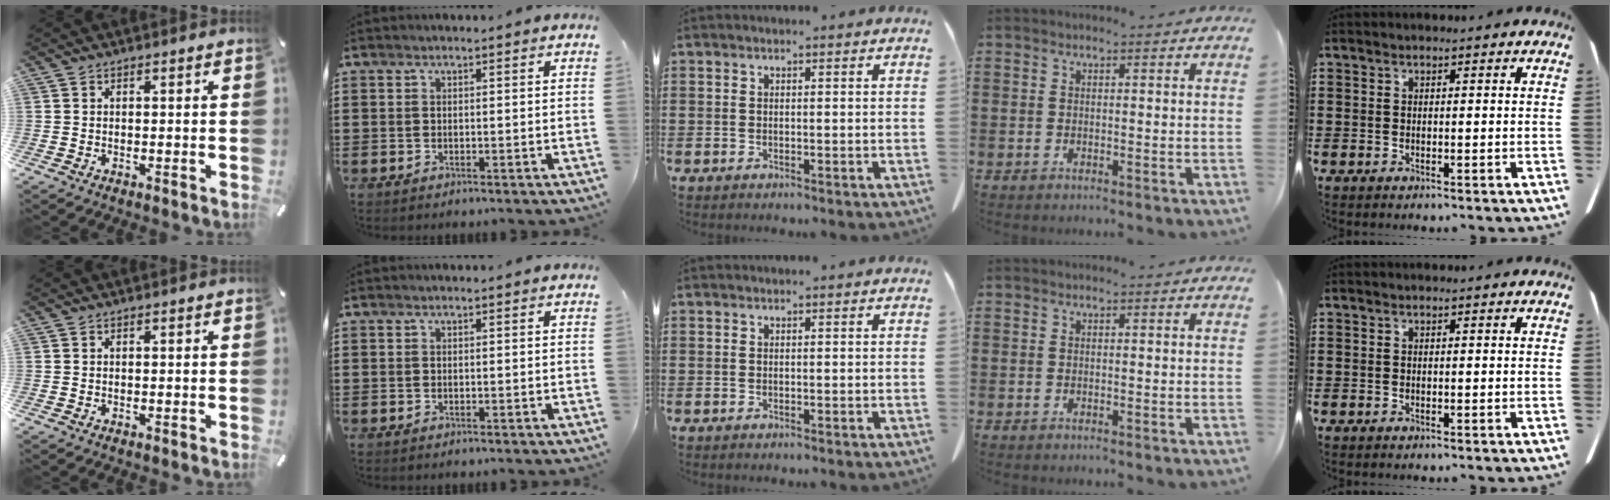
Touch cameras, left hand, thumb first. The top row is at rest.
{}